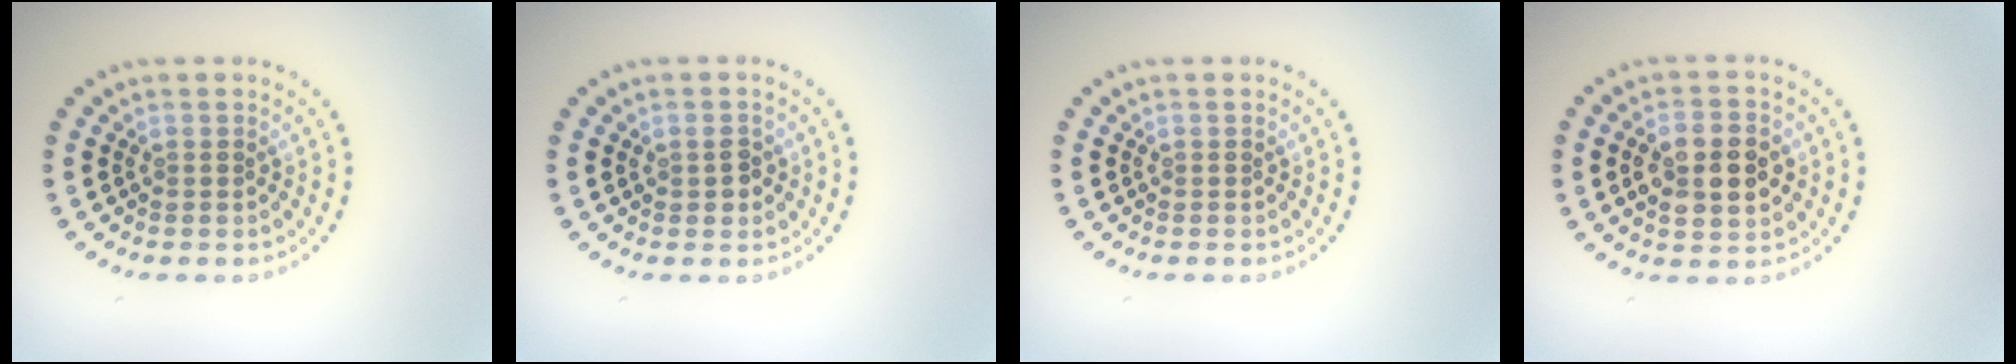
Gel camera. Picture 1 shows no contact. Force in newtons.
{"total": 1.4, "press": 1.4, "slide": 0.2}
{"total": 0.0}
{"total": 4.5, "press": 4.5, "slide": 0.0}